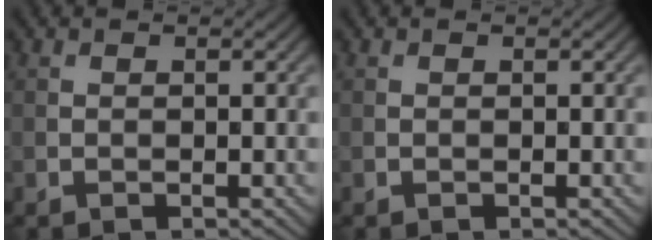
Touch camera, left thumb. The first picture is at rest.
{"total": 0.0}